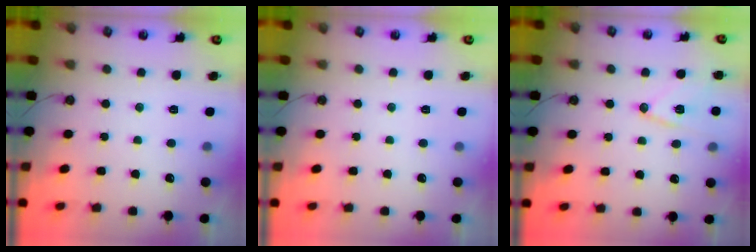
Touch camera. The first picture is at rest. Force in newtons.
{"total": 0.0}
{"total": 10.5, "press": 10.5, "slide": 0.8}